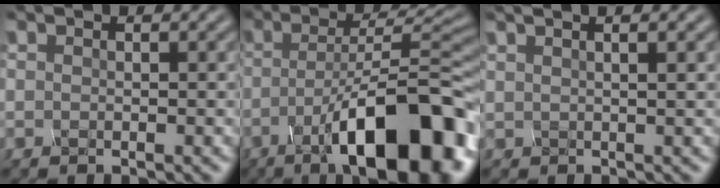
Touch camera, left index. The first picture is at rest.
{"total": 14.4, "force": [-8.4, 5.3, 10.4], "torque": [-0.157, 0.007, -0.122]}
{"total": 2.5, "force": [1.6, 0.6, 1.8], "torque": [-0.015, 0.030, 0.001]}